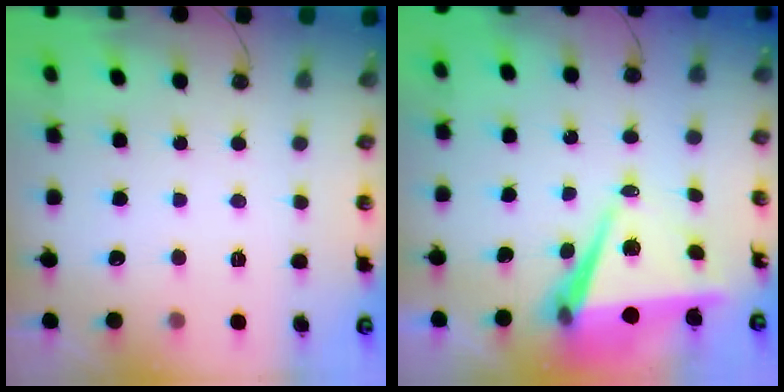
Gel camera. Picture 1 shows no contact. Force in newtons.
{"total": 8.1, "press": 7.0, "slide": 4.1}